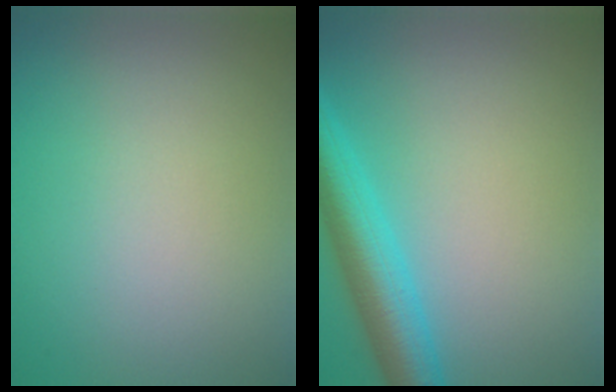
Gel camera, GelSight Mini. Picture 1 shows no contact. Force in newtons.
{"total": 5.8, "press": 5.8, "slide": 0.3}